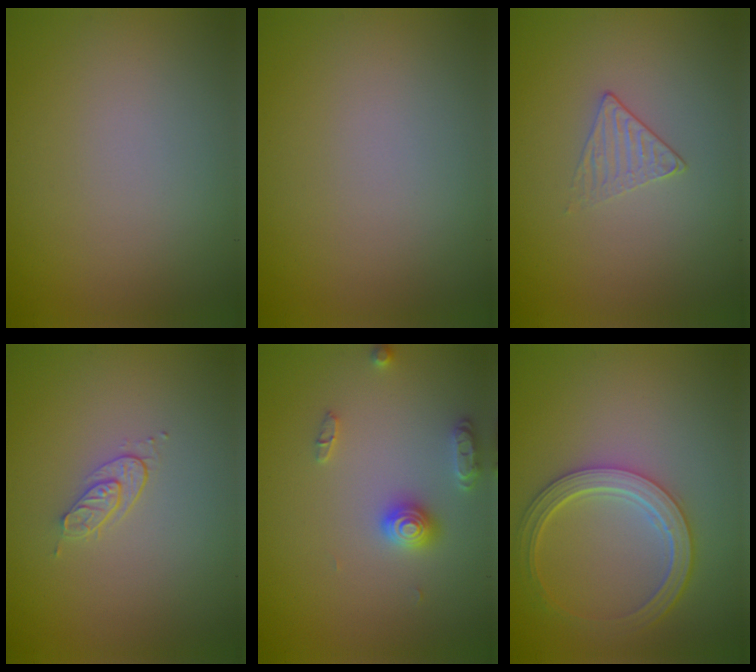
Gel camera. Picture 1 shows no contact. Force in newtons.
{"total": 0.0}
{"total": 1.2, "press": 0.7, "slide": 1.0}
{"total": 1.5, "press": 0.8, "slide": 1.3}
{"total": 2.8, "press": 2.8, "slide": 0.3}
{"total": 4.9, "press": 3.9, "slide": 3.0}